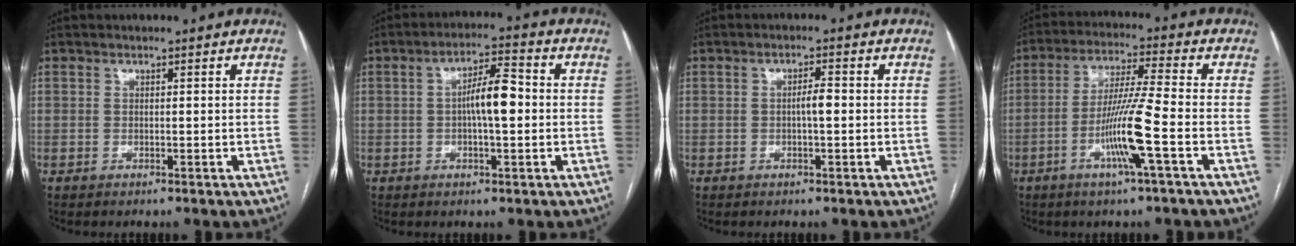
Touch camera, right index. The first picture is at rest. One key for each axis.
{"total": 6.7, "fx": -0.1, "fy": 1.5, "fz": 6.5, "tx": -0.116, "ty": 0.016, "tz": -0.005}
{"total": 2.2, "fx": -0.2, "fy": 0.4, "fz": 2.2, "tx": -0.035, "ty": 0.004, "tz": -0.005}
{"total": 10.3, "fx": -3.7, "fy": -1.1, "fz": 9.6, "tx": -0.188, "ty": -0.007, "tz": -0.074}